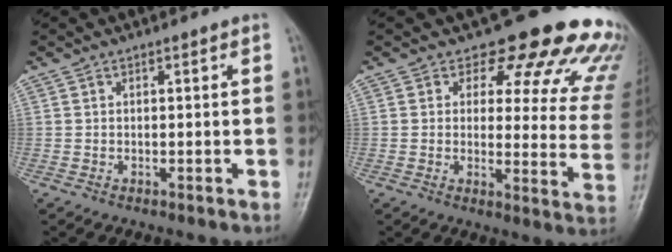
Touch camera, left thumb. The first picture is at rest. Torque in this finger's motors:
{"motor_torque": [0.60, 0.18, 0.06, -0.54, 0.07]}